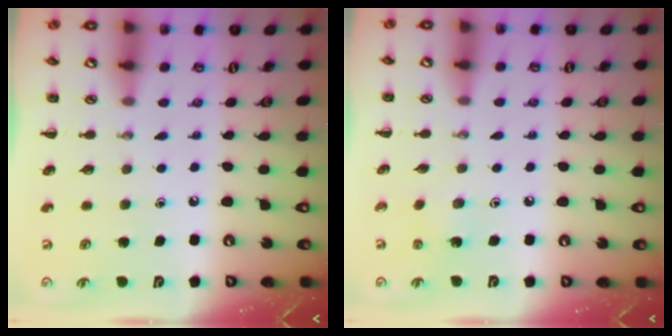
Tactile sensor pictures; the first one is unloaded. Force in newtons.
{"total": 1.6, "press": 1.4, "slide": 0.6}